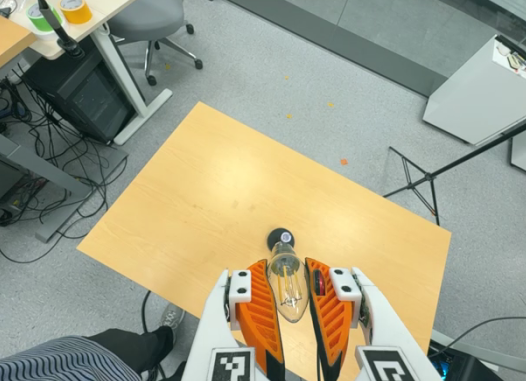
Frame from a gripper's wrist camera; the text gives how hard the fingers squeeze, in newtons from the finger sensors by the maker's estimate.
{"total": 21.0, "left": 25.8, "right": 16.3}